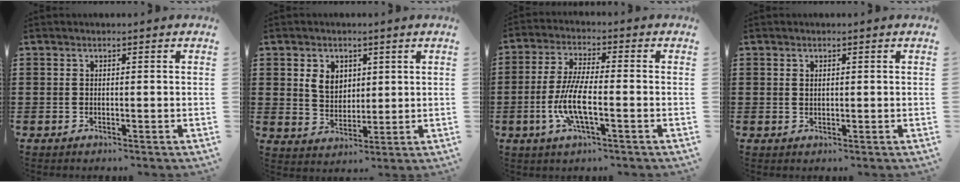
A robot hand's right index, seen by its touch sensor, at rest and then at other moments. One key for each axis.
{"total": 4.7, "fx": 1.7, "fy": 3.8, "fz": 2.3, "tx": -0.060, "ty": 0.013, "tz": 0.030}
{"total": 7.7, "fx": -2.5, "fy": 1.9, "fz": 7.0, "tx": -0.158, "ty": -0.014, "tz": -0.053}
{"total": 0.7, "fx": 0.3, "fy": 0.5, "fz": 0.4, "tx": -0.010, "ty": 0.003, "tz": 0.006}